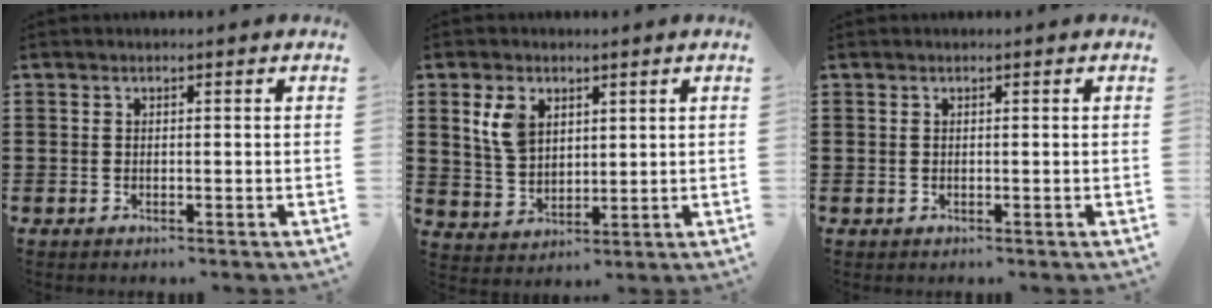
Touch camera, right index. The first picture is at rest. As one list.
[{"total": 6.1, "force": [2.7, 4.1, 3.7], "torque": [-0.094, 0.011, 0.048]}, {"total": 0.0}]